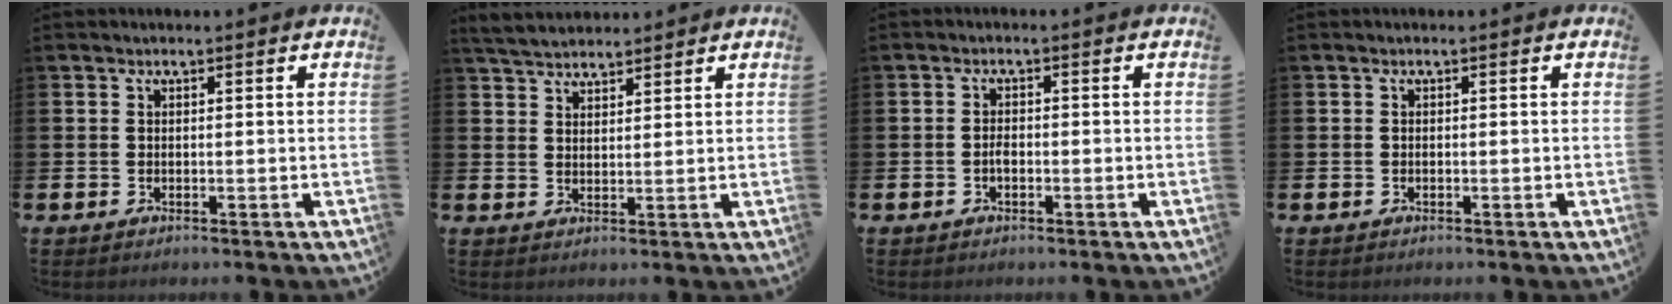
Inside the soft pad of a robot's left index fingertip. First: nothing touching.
{"total": 4.2, "force": [4.1, 1.0, 0.6], "torque": [-0.020, -0.014, 0.076]}
{"total": 1.4, "force": [-0.6, 0.8, 1.1], "torque": [-0.017, 0.000, -0.013]}
{"total": 0.0}